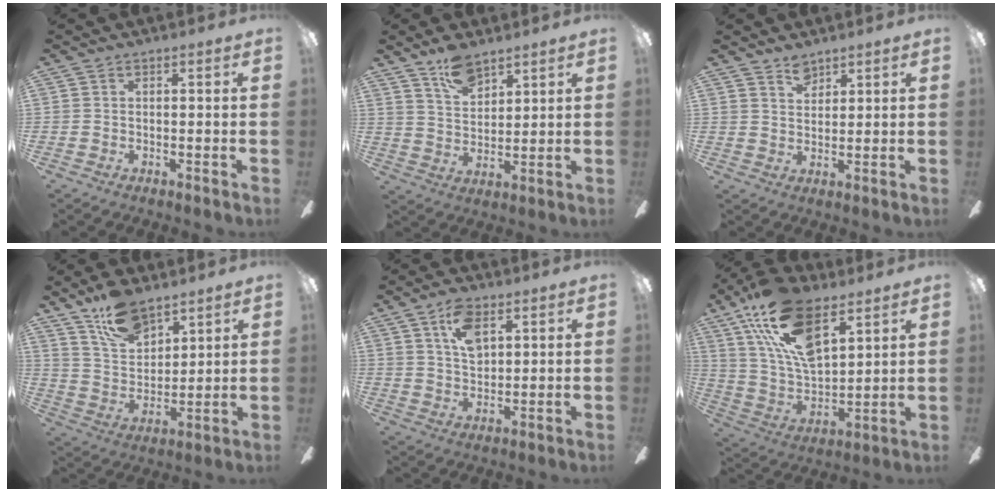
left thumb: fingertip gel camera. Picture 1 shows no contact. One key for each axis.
{"total": 8.6, "fx": 6.4, "fy": 4.1, "fz": 4.0, "tx": -0.065, "ty": -0.029, "tz": 0.115}
{"total": 3.7, "fx": 3.2, "fy": 1.7, "fz": 0.8, "tx": -0.006, "ty": -0.015, "tz": 0.057}
{"total": 13.4, "fx": 9.6, "fy": 6.8, "fz": 6.4, "tx": -0.111, "ty": -0.047, "tz": 0.178}
{"total": 8.3, "fx": 4.0, "fy": 4.6, "fz": 5.6, "tx": -0.094, "ty": -0.001, "tz": 0.071}
{"total": 21.1, "fx": 12.2, "fy": 10.0, "fz": 14.0, "tx": -0.284, "ty": -0.052, "tz": 0.214}